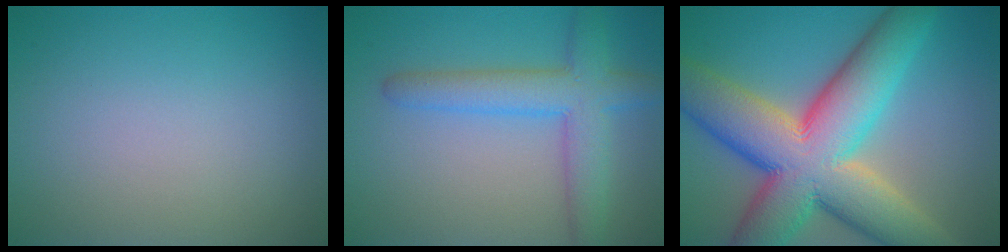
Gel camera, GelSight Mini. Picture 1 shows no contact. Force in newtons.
{"total": 5.2, "press": 5.2, "slide": 0.3}
{"total": 15.0, "press": 15.0, "slide": 1.2}